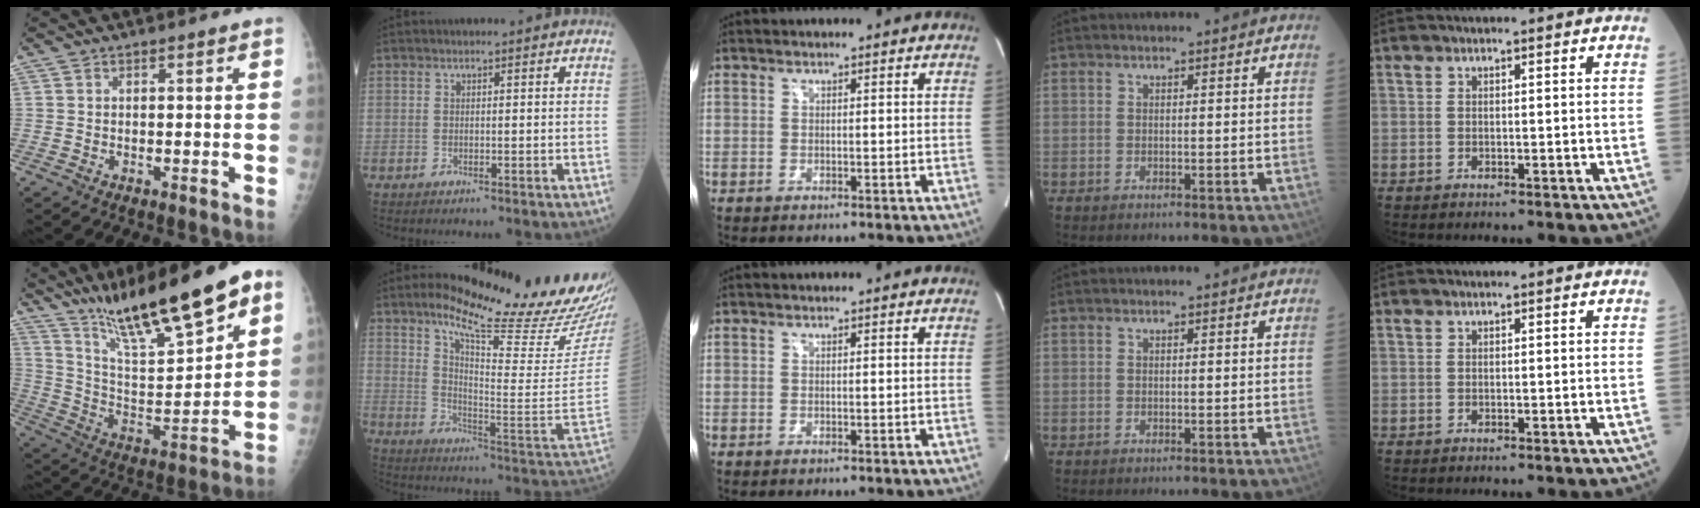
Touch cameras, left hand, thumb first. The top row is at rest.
{"thumb": {"total": 23.8, "force": [15.8, 5.2, 17.0], "torque": [-0.259, -0.056, 0.274]}, "index": {"total": 23.6, "force": [19.3, 1.1, 13.5], "torque": [-0.204, -0.063, 0.270]}}